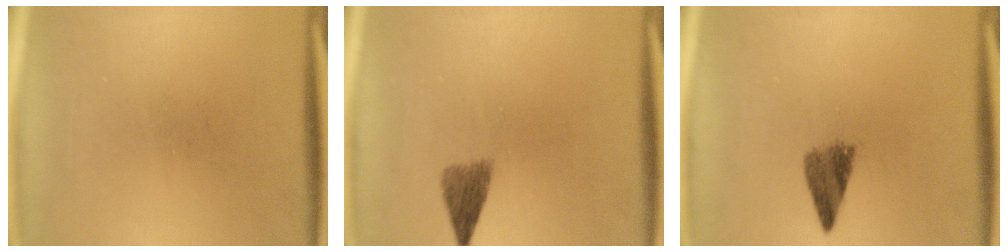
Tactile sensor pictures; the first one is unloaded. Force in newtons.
{"total": 2.9}
{"total": 3.9}